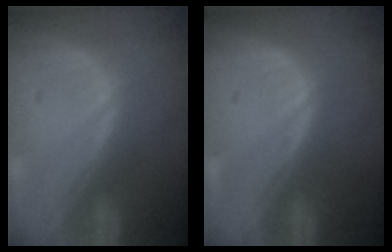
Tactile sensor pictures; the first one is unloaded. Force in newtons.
{"total": 0.0}